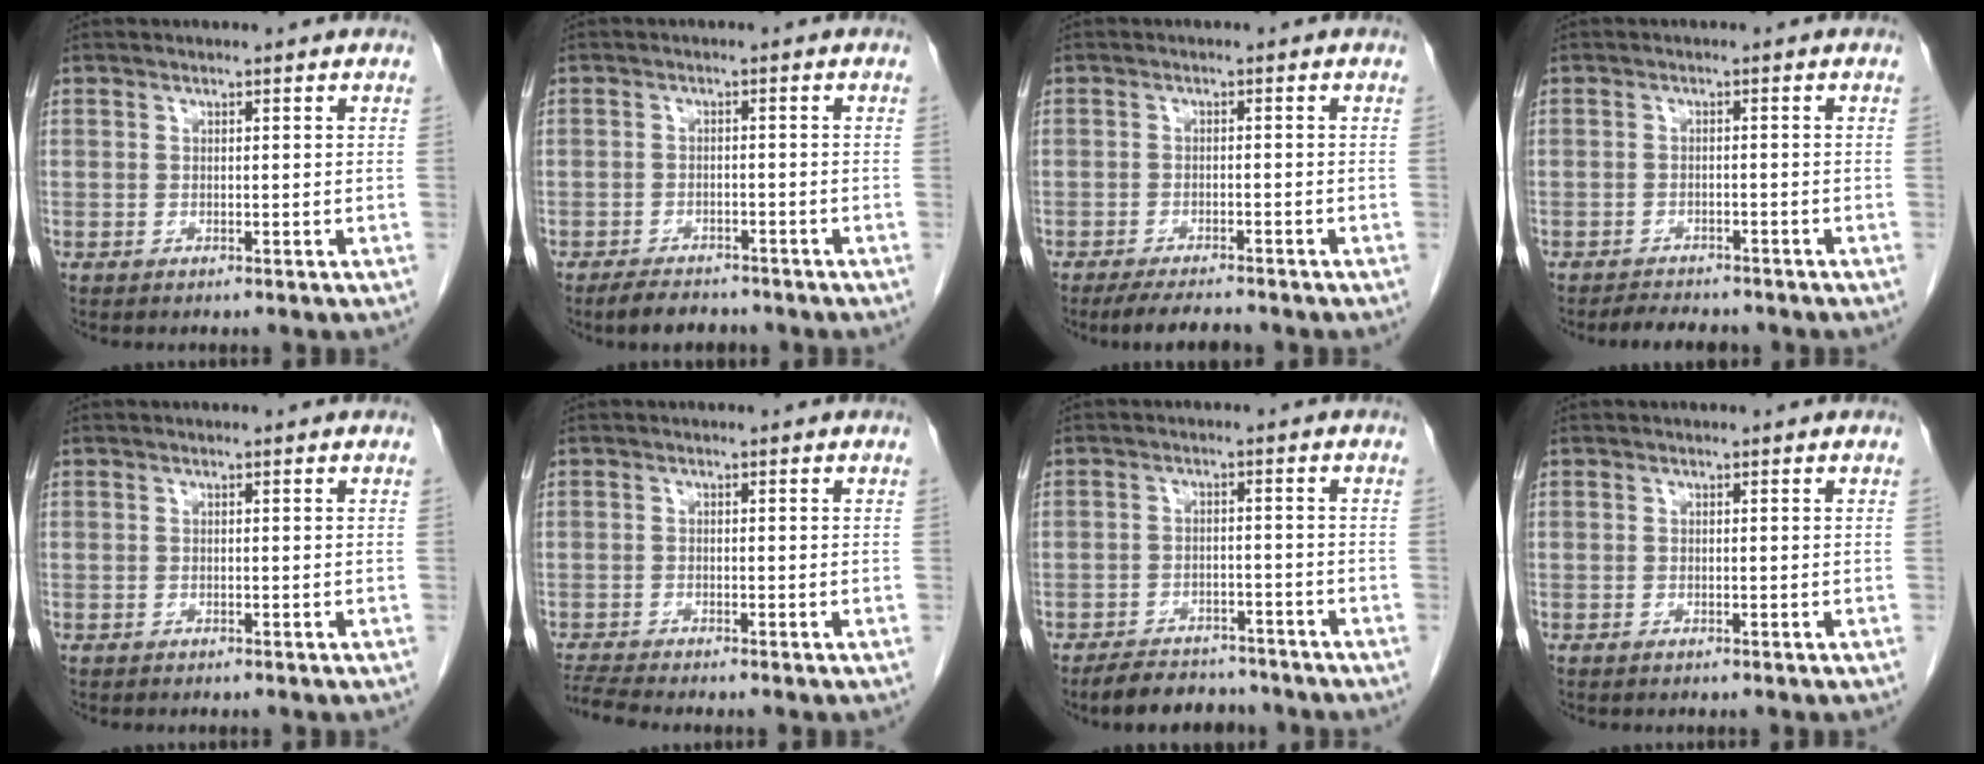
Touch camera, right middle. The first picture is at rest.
{"total": 4.8, "force": [-4.1, 1.9, 1.7], "torque": [-0.032, -0.004, -0.061]}
{"total": 5.2, "force": [-4.7, 0.7, 2.2], "torque": [-0.037, -0.014, -0.077]}
{"total": 4.8, "force": [-4.4, 1.3, 1.5], "torque": [-0.026, -0.008, -0.064]}
{"total": 0.0}
{"total": 2.8, "force": [-2.6, -1.0, 0.5], "torque": [-0.022, -0.018, -0.054]}
{"total": 7.9, "force": [-7.0, 2.9, 2.1], "torque": [-0.025, 0.000, -0.102]}
{"total": 0.0}